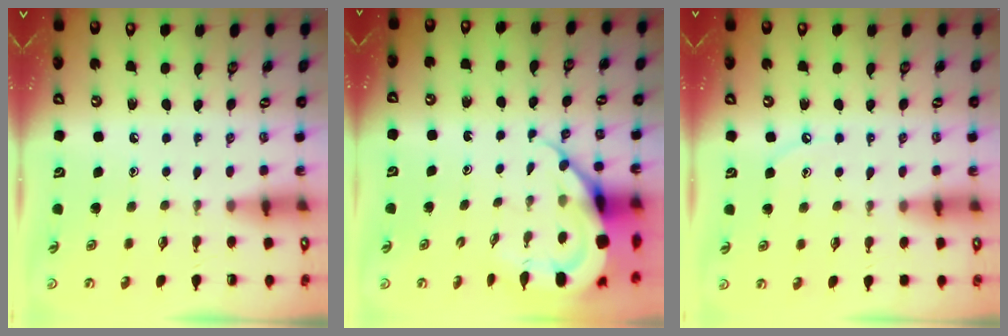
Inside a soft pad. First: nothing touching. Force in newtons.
{"total": 9.3, "press": 9.2, "slide": 1.2}
{"total": 4.0, "press": 4.0, "slide": 0.6}